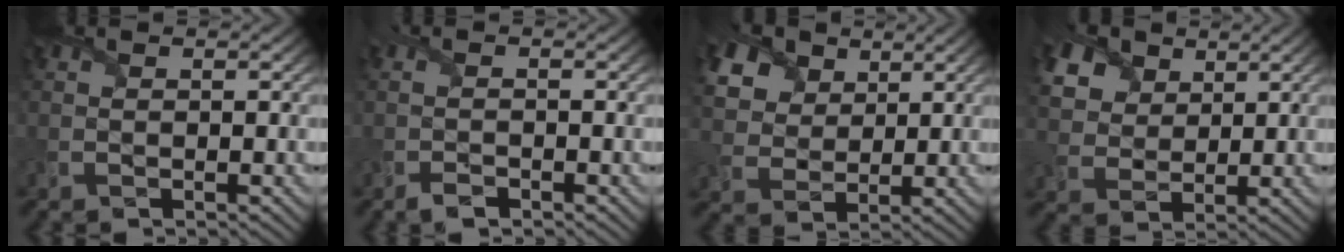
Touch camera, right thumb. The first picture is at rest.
{"total": 1.5, "force": [-1.3, 0.2, 0.7], "torque": [-0.018, 0.000, -0.027]}
{"total": 11.1, "force": [6.1, 7.7, 5.2], "torque": [-0.175, 0.016, 0.127]}
{"total": 9.4, "force": [5.2, 6.6, 4.4], "torque": [-0.164, 0.013, 0.106]}